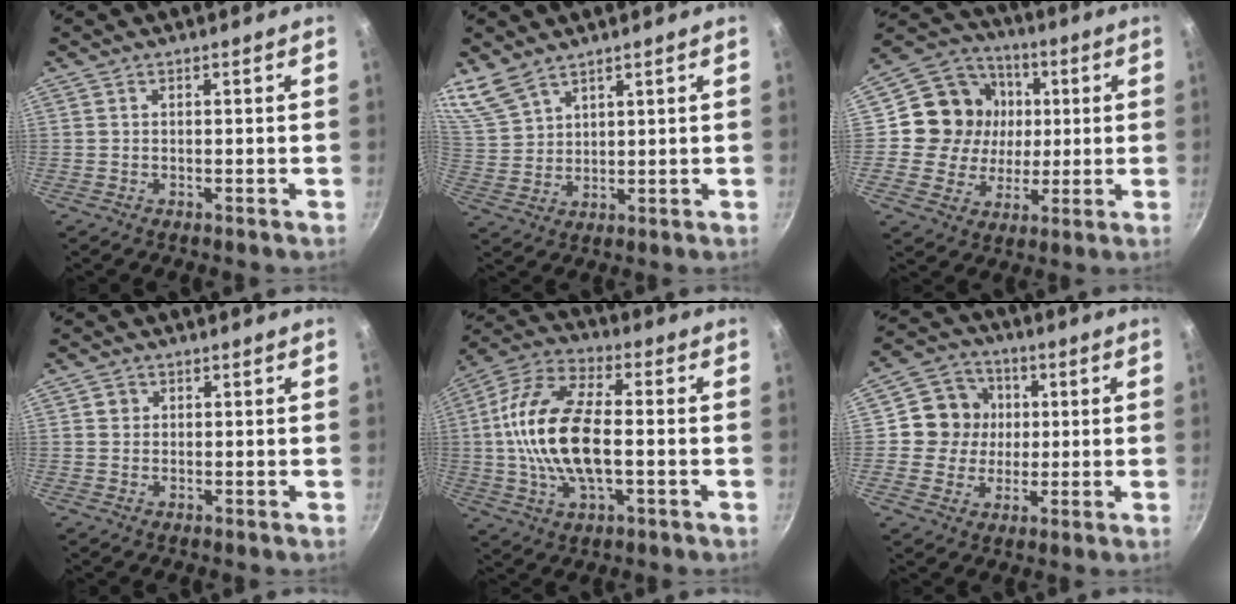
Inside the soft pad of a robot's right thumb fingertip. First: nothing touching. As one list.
[{"total": 7.0, "force": [5.5, 3.2, 2.8], "torque": [-0.052, -0.009, 0.123]}, {"total": 15.9, "force": [2.0, 14.6, 6.0], "torque": [-0.081, 0.014, 0.027]}, {"total": 1.6, "force": [0.4, 1.5, 0.4], "torque": [0.000, 0.003, 0.003]}, {"total": 18.2, "force": [-1.0, 8.8, 15.9], "torque": [-0.301, 0.030, -0.034]}, {"total": 9.9, "force": [1.2, 9.4, 2.9], "torque": [-0.012, 0.013, 0.007]}]